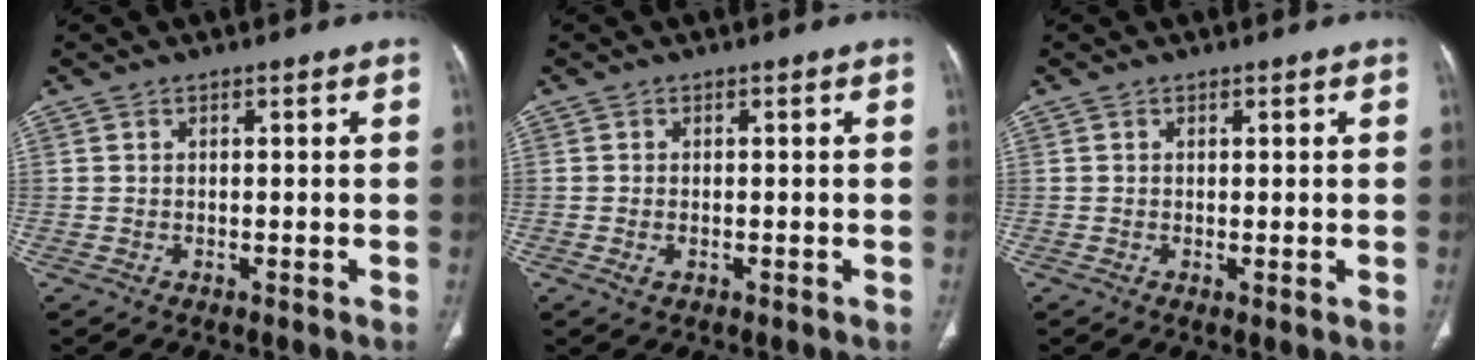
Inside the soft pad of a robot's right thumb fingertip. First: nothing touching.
{"total": 1.4, "force": [-0.4, 0.9, 1.0], "torque": [-0.024, 0.003, -0.005]}
{"total": 0.6, "force": [0.1, 0.1, 0.5], "torque": [-0.015, -0.005, 0.002]}